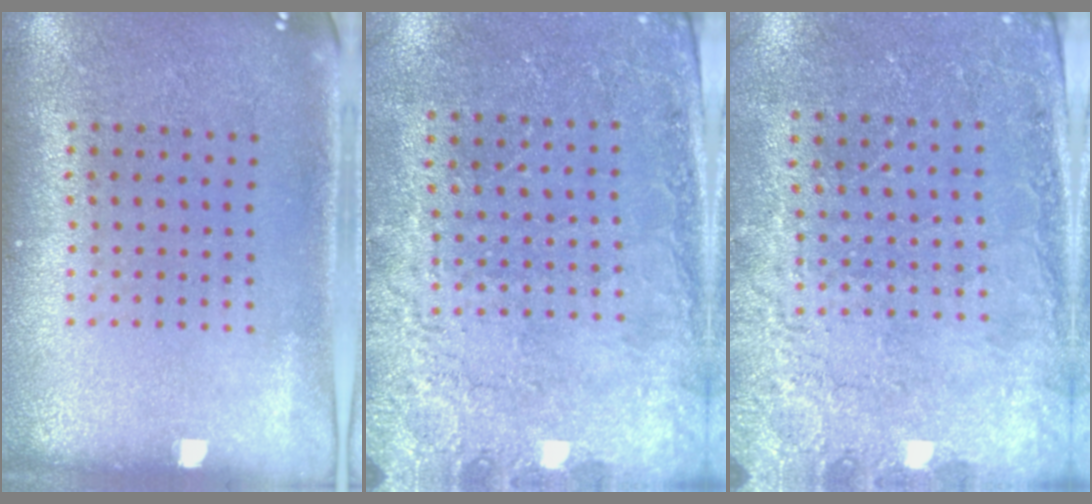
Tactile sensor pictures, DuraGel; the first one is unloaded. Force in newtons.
{"total": 2.5, "press": 2.4, "slide": 0.9}
{"total": 2.5, "press": 2.4, "slide": 0.9}